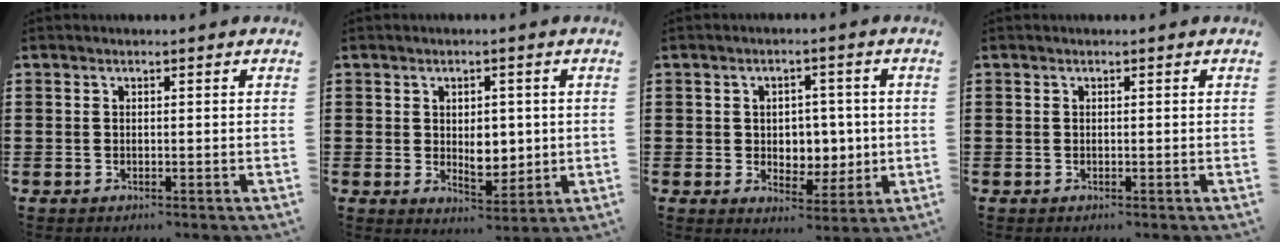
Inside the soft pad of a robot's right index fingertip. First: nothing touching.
{"total": 4.9, "force": [0.6, 3.3, 3.6], "torque": [-0.044, -0.002, 0.004]}
{"total": 4.6, "force": [0.7, 4.1, 2.0], "torque": [-0.032, 0.007, 0.005]}
{"total": 0.0}